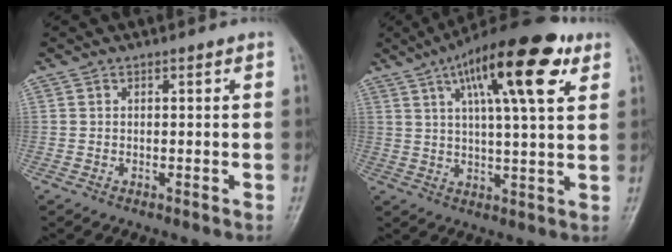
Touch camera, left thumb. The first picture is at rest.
{"total": 18.4, "force": [8.5, 5.1, 15.5], "torque": [-0.224, -0.008, 0.129]}